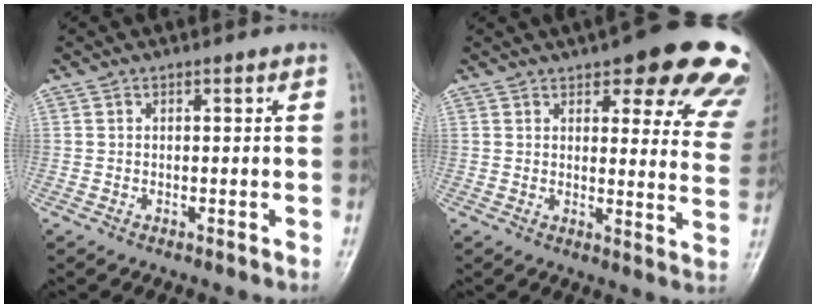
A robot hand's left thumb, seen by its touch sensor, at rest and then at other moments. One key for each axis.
{"total": 20.3, "fx": 13.4, "fy": 6.4, "fz": 13.9, "tx": -0.123, "ty": -0.049, "tz": 0.144}